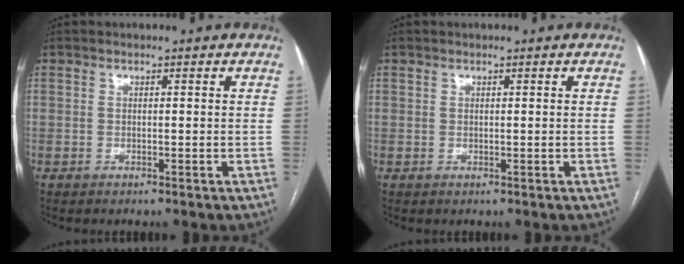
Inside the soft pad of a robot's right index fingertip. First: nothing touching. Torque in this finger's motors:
{"motor_torque": [0.00, 0.00, 0.00, 0.01]}